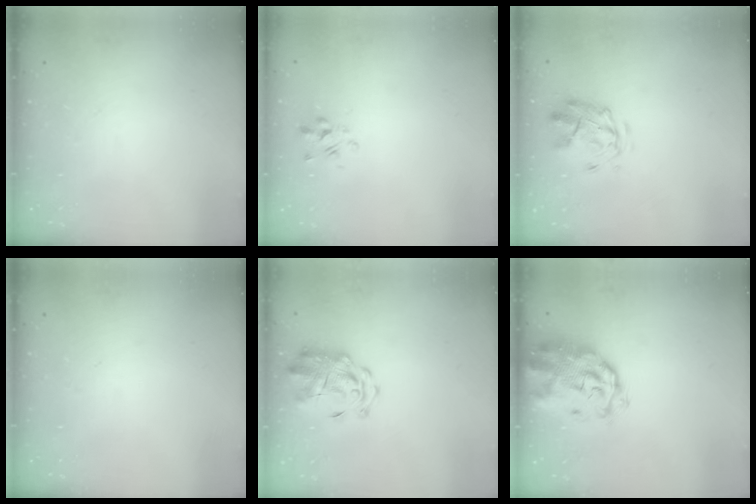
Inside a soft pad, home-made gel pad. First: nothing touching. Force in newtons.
{"total": 1.4, "press": 1.2, "slide": 0.8}
{"total": 2.9, "press": 2.5, "slide": 1.4}
{"total": 0.0}
{"total": 3.6, "press": 3.4, "slide": 1.3}
{"total": 3.4, "press": 3.3, "slide": 1.1}